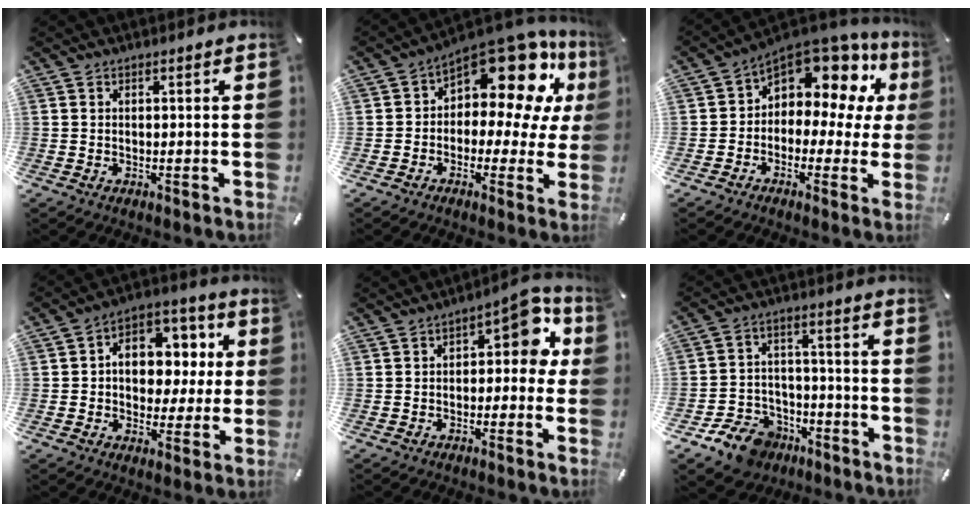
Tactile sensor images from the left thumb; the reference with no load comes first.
{"total": 15.7, "force": [8.5, 8.4, 10.1], "torque": [-0.155, -0.067, 0.143]}
{"total": 10.3, "force": [6.2, 6.3, 5.4], "torque": [-0.092, -0.059, 0.108]}
{"total": 9.9, "force": [0.8, 8.4, 5.2], "torque": [-0.074, -0.007, 0.017]}
{"total": 5.0, "force": [0.0, 3.0, 4.0], "torque": [-0.054, 0.005, -0.010]}
{"total": 10.8, "force": [-7.4, 7.2, 3.2], "torque": [-0.057, 0.056, -0.131]}